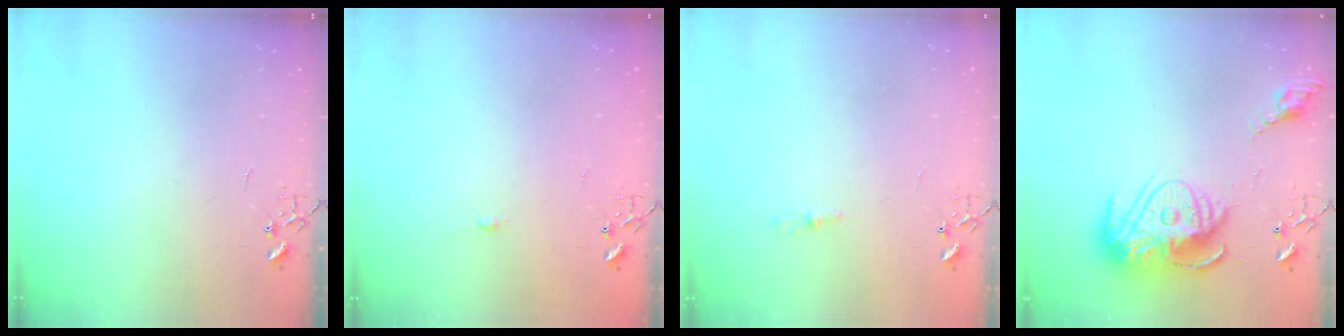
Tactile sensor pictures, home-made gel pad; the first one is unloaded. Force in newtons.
{"total": 3.3, "press": 3.3, "slide": 0.4}
{"total": 4.0, "press": 4.0, "slide": 0.4}
{"total": 17.6, "press": 17.5, "slide": 1.6}